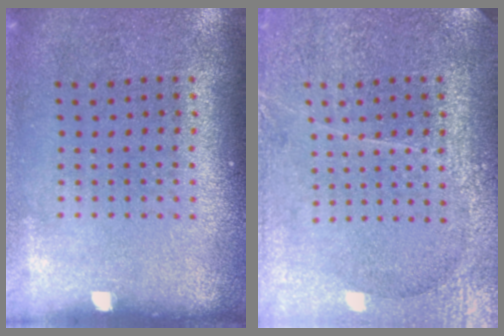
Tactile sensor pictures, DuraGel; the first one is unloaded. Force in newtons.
{"total": 3.8, "press": 3.5, "slide": 1.5}